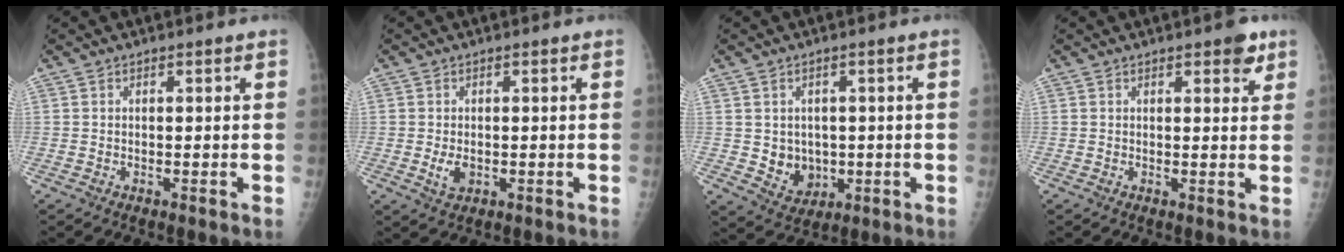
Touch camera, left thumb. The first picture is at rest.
{"total": 2.9, "force": [-0.4, 1.9, 2.2], "torque": [-0.038, -0.004, -0.002]}
{"total": 6.1, "force": [-0.2, 5.2, 3.2], "torque": [-0.022, -0.004, 0.014]}
{"total": 3.6, "force": [2.1, 1.5, 2.4], "torque": [-0.014, -0.007, 0.022]}